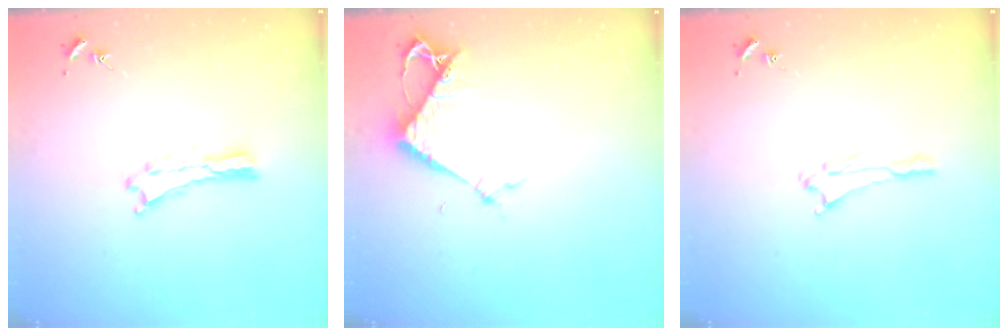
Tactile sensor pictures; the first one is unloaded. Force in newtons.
{"total": 5.9, "press": 5.8, "slide": 0.5}
{"total": 1.6, "press": 1.6, "slide": 0.1}